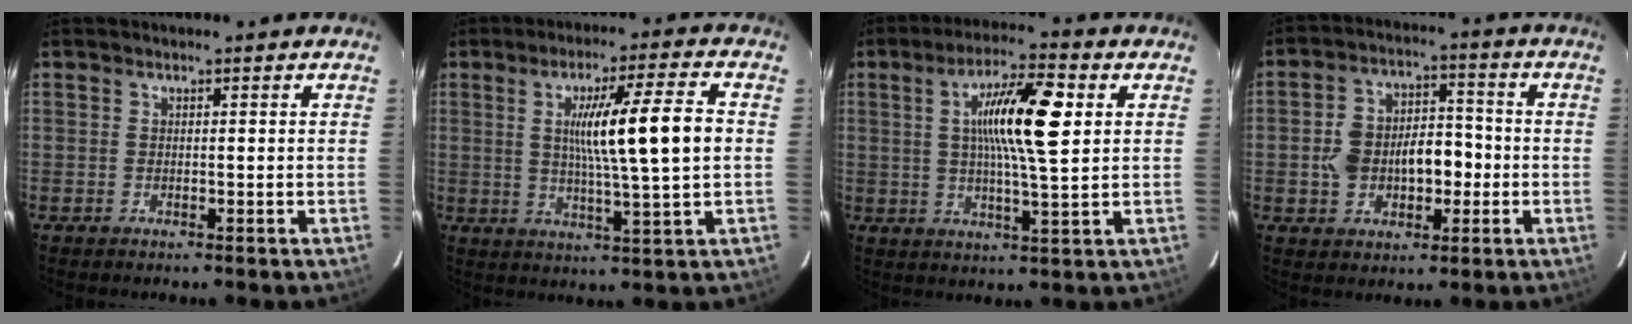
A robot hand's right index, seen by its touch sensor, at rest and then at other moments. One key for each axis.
{"total": 12.3, "fx": 1.3, "fy": -0.4, "fz": 12.3, "tx": -0.201, "ty": 0.004, "tz": 0.025}
{"total": 12.1, "fx": 2.6, "fy": 1.2, "fz": 11.8, "tx": -0.206, "ty": 0.011, "tz": 0.042}
{"total": 10.5, "fx": -1.5, "fy": 6.1, "fz": 8.4, "tx": -0.146, "ty": 0.028, "tz": -0.019}